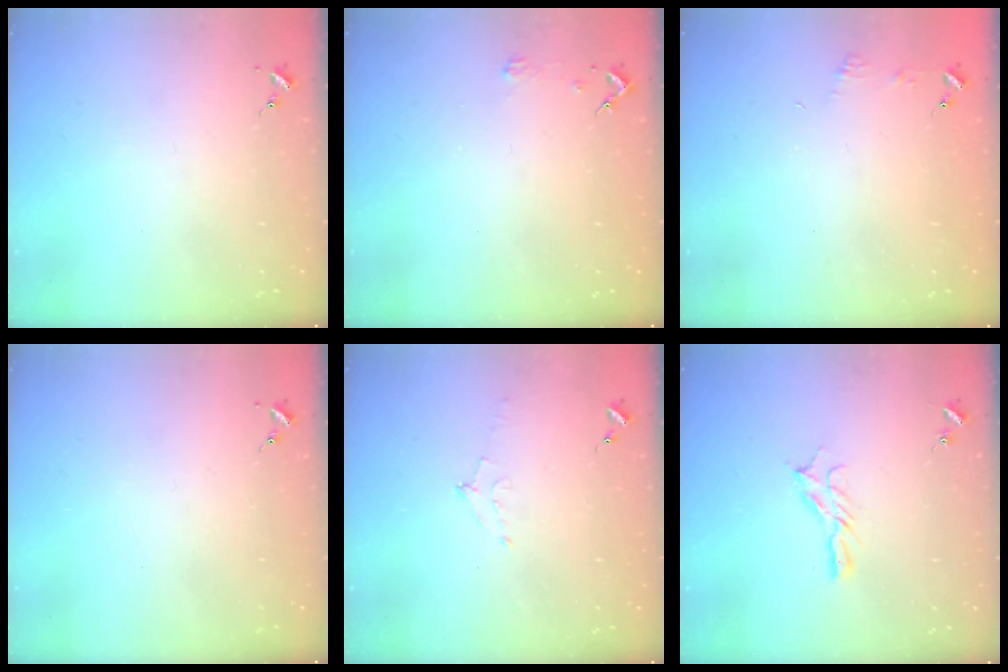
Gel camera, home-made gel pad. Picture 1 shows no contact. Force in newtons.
{"total": 2.3, "press": 2.3, "slide": 0.2}
{"total": 4.5, "press": 4.4, "slide": 0.5}
{"total": 0.0}
{"total": 6.8, "press": 6.7, "slide": 1.0}
{"total": 6.9, "press": 6.9, "slide": 0.2}